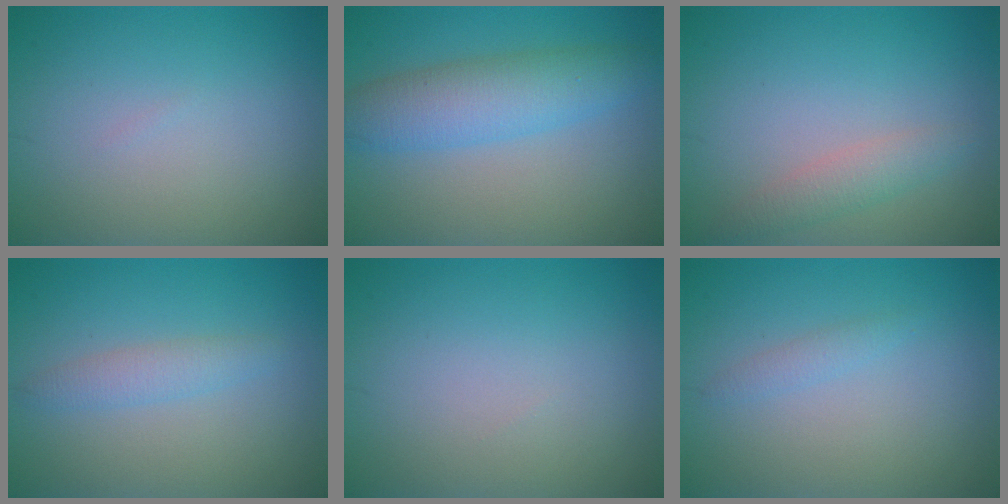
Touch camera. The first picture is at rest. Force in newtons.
{"total": 5.4, "press": 5.4, "slide": 0.1}
{"total": 2.0, "press": 2.0, "slide": 0.1}
{"total": 1.9, "press": 1.9, "slide": 0.0}
{"total": 0.0}
{"total": 1.0, "press": 1.0, "slide": 0.1}